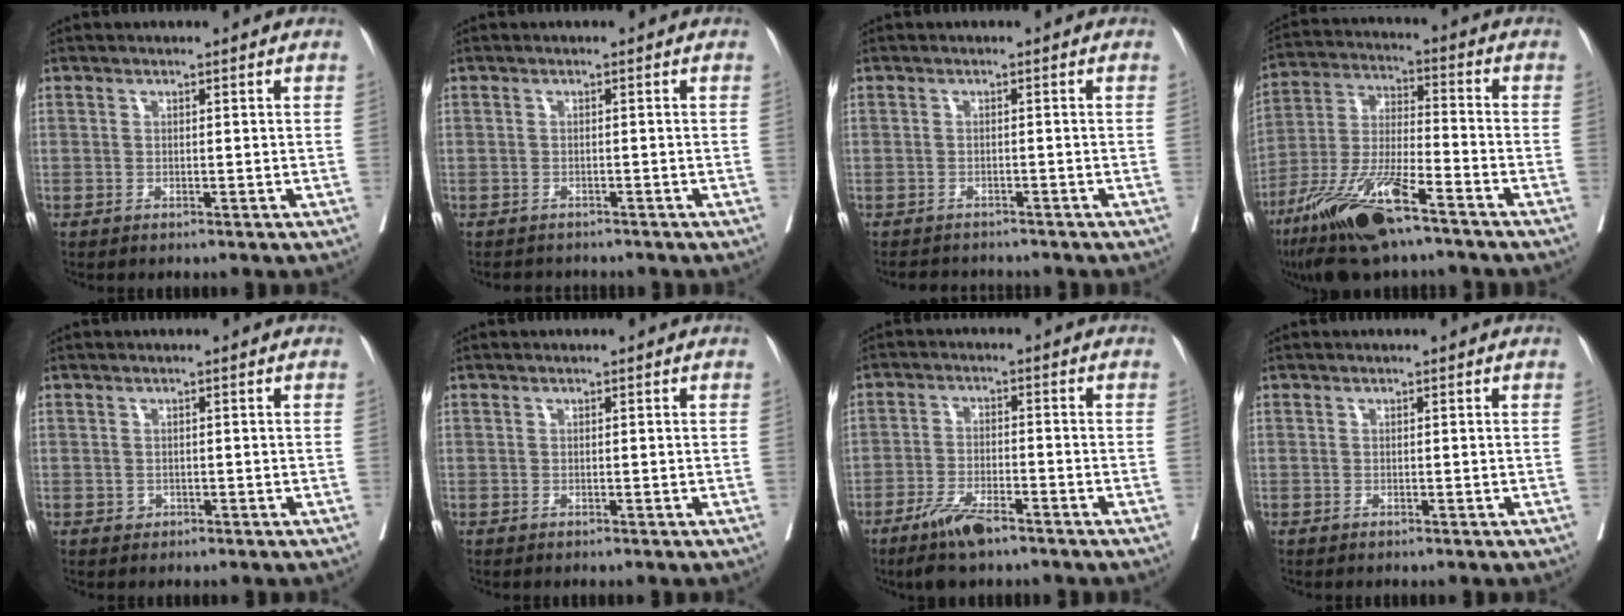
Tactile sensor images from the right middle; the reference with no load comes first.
{"total": 2.9, "force": [-2.7, 1.2, 0.3], "torque": [-0.003, -0.003, -0.038]}
{"total": 4.7, "force": [-4.5, 1.4, 0.8], "torque": [-0.005, -0.004, -0.063]}
{"total": 16.2, "force": [-10.3, 2.8, 12.2], "torque": [-0.258, -0.033, -0.191]}
{"total": 0.8, "force": [-0.3, 0.7, 0.2], "torque": [-0.003, 0.003, -0.002]}
{"total": 0.0}
{"total": 6.6, "force": [-4.7, 1.4, 4.4], "torque": [-0.094, -0.010, -0.084]}
{"total": 0.0}